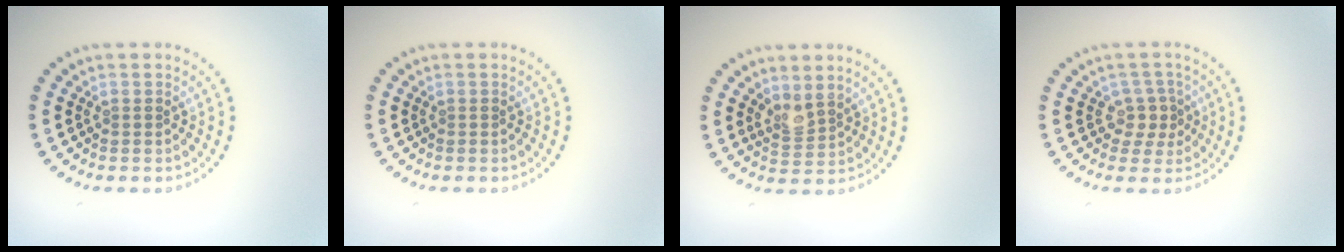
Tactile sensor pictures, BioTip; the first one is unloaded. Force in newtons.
{"total": 0.0}
{"total": 2.1, "press": 1.8, "slide": 1.1}
{"total": 2.2, "press": 1.8, "slide": 1.3}